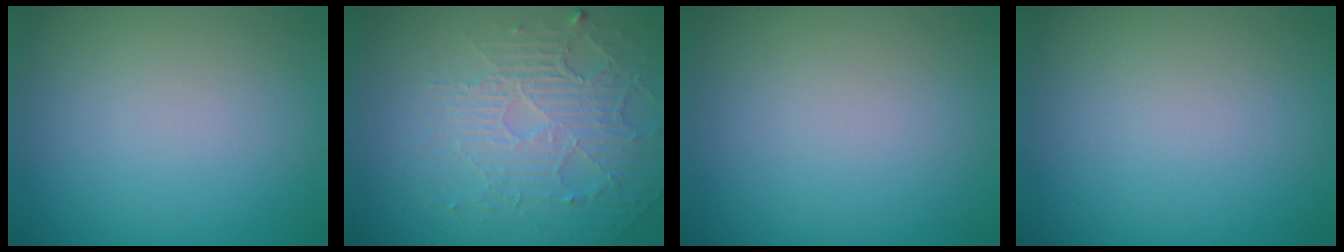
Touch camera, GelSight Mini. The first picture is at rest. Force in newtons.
{"total": 5.6, "press": 3.5, "slide": 4.4}
{"total": 0.0}
{"total": 0.0}